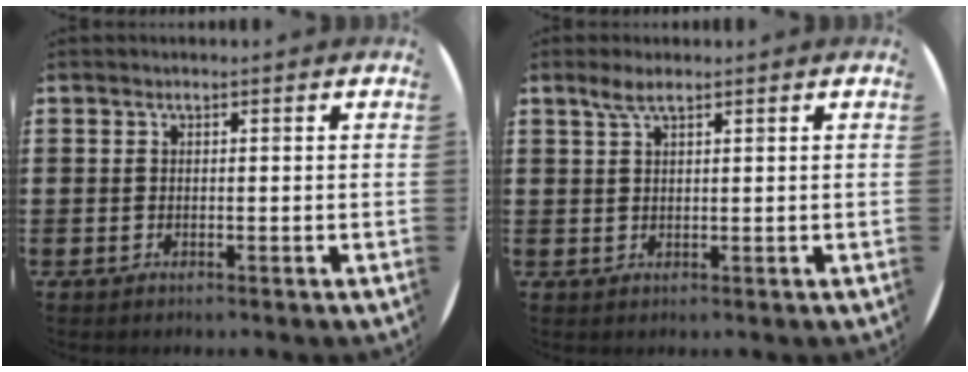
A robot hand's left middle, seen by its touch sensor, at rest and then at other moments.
{"total": 2.4, "force": [1.7, 0.4, 1.6], "torque": [-0.033, 0.006, 0.030]}